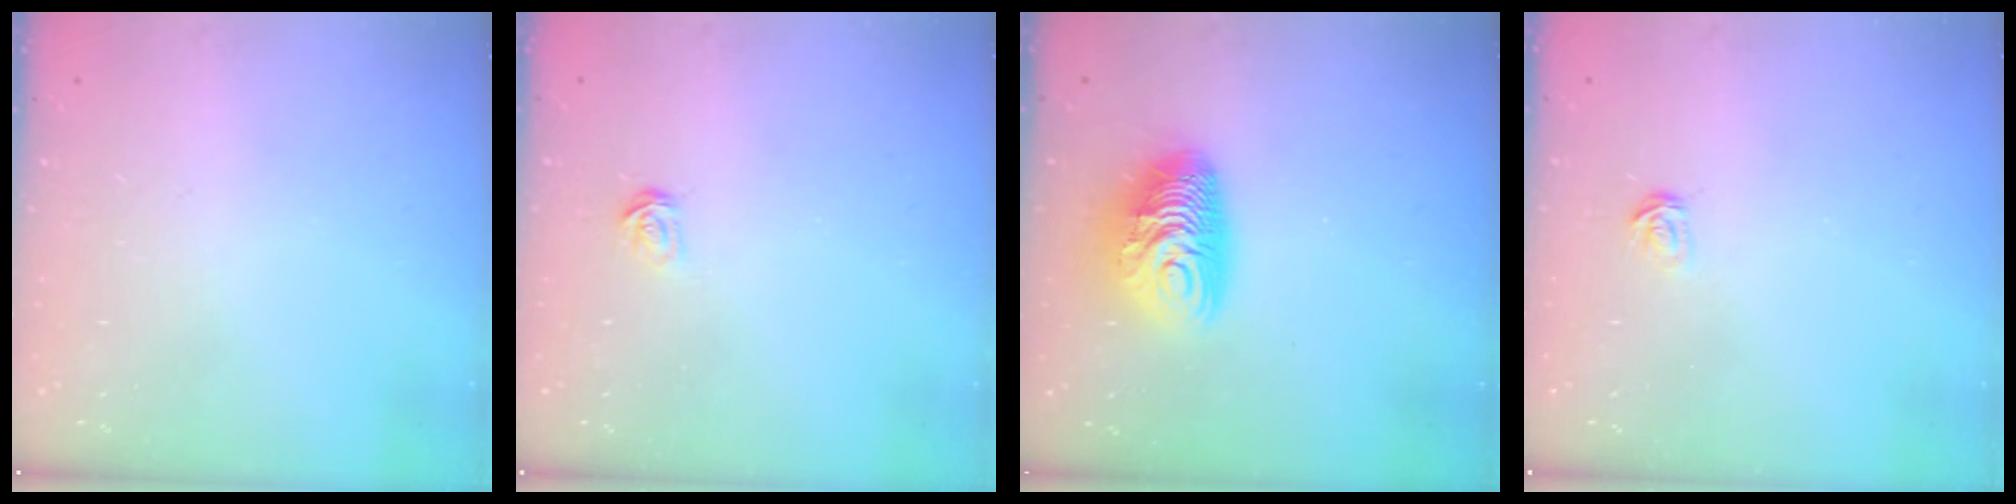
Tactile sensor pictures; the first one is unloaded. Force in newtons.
{"total": 2.5, "press": 2.5, "slide": 0.2}
{"total": 12.0, "press": 12.0, "slide": 0.8}
{"total": 3.1, "press": 3.1, "slide": 0.3}